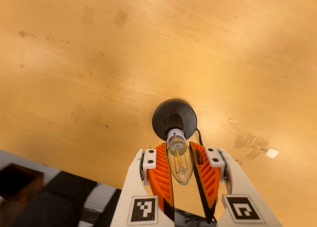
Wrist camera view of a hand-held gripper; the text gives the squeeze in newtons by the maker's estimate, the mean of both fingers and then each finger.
{"total": 15.2, "left": 14.5, "right": 15.8}